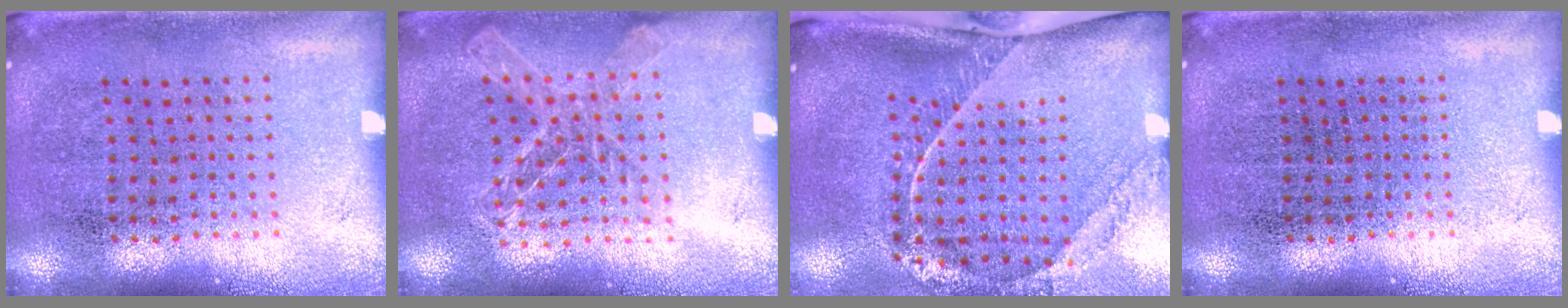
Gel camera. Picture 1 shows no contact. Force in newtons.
{"total": 1.2, "press": 1.2, "slide": 0.1}
{"total": 2.4, "press": 1.7, "slide": 1.7}
{"total": 0.0}